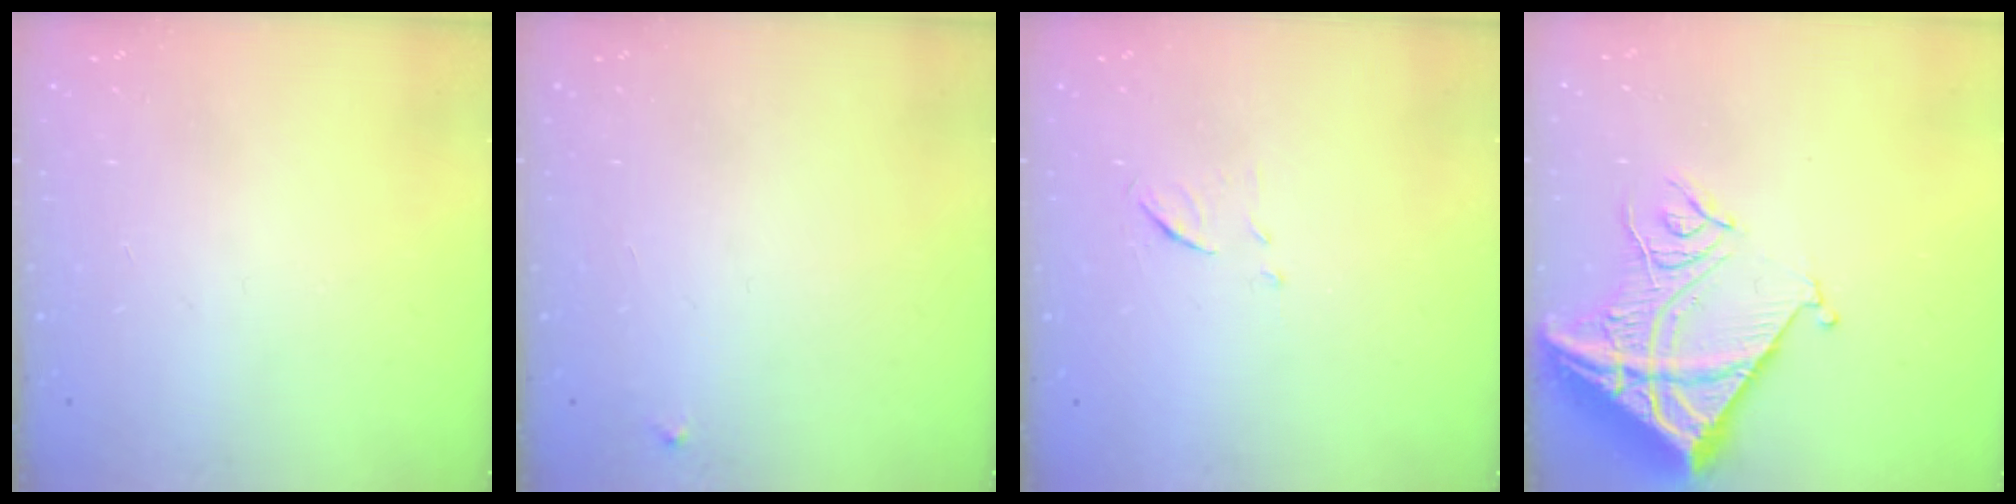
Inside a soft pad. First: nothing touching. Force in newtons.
{"total": 2.3, "press": 2.3, "slide": 0.2}
{"total": 6.3, "press": 6.3, "slide": 0.6}
{"total": 16.8, "press": 16.6, "slide": 2.1}